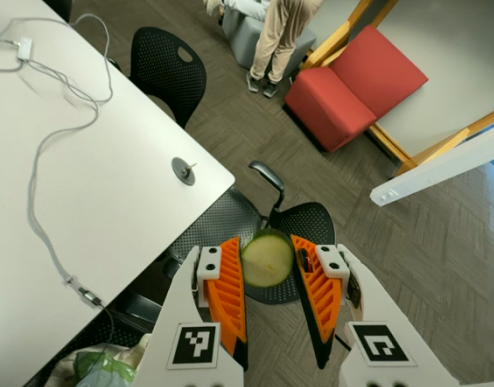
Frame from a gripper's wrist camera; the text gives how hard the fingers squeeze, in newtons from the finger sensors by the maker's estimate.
{"total": 9.3, "left": 10.0, "right": 8.6}